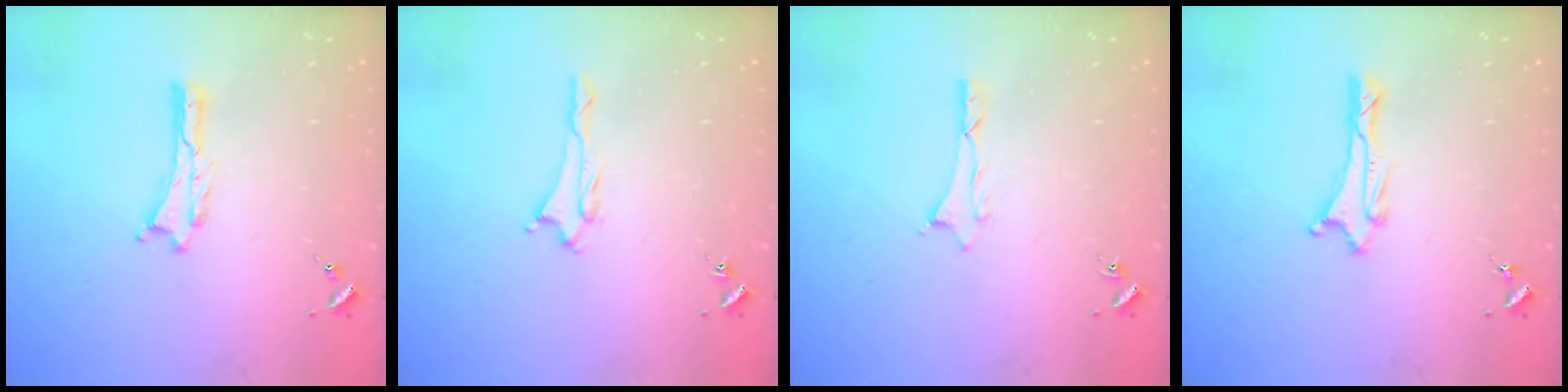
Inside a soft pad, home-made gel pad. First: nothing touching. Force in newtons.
{"total": 1.6, "press": 1.6, "slide": 0.1}
{"total": 0.6, "press": 0.5, "slide": 0.2}
{"total": 1.1, "press": 1.1, "slide": 0.1}